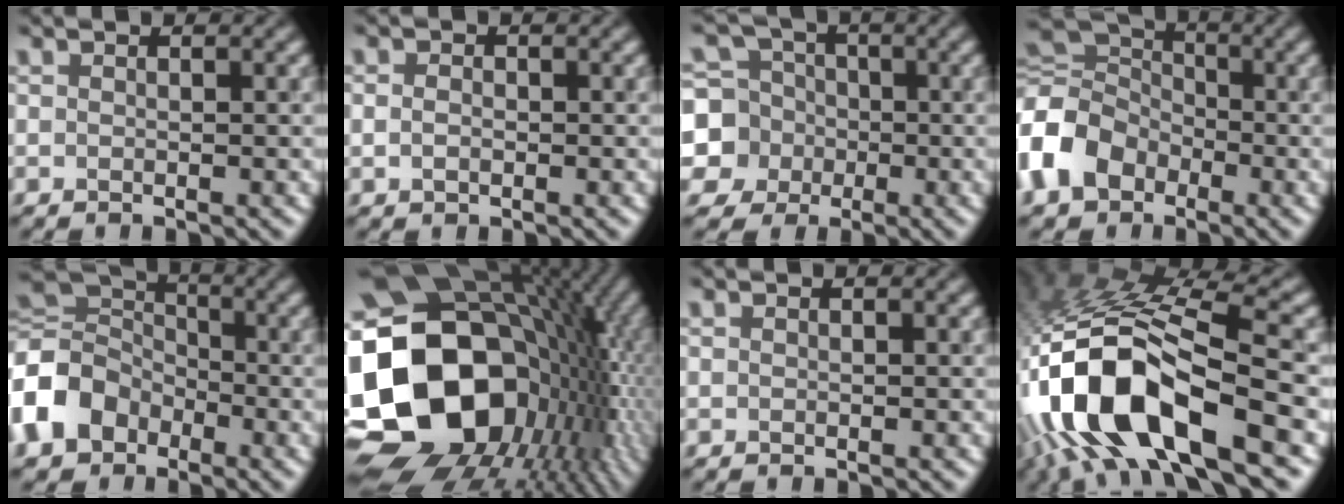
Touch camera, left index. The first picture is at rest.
{"total": 1.2, "force": [-0.1, 0.9, 0.8], "torque": [-0.015, 0.001, -0.005]}
{"total": 8.7, "force": [-1.1, 8.3, 2.3], "torque": [-0.068, 0.011, -0.055]}
{"total": 8.5, "force": [-2.4, 6.6, 4.7], "torque": [-0.125, 0.006, -0.067]}
{"total": 8.2, "force": [-2.7, 6.5, 4.1], "torque": [-0.103, 0.005, -0.072]}
{"total": 22.5, "force": [-1.9, 17.5, 14.1], "torque": [-0.293, -0.026, -0.019]}
{"total": 0.0}
{"total": 15.8, "force": [-5.9, 7.0, 12.9], "torque": [-0.265, 0.005, -0.108]}